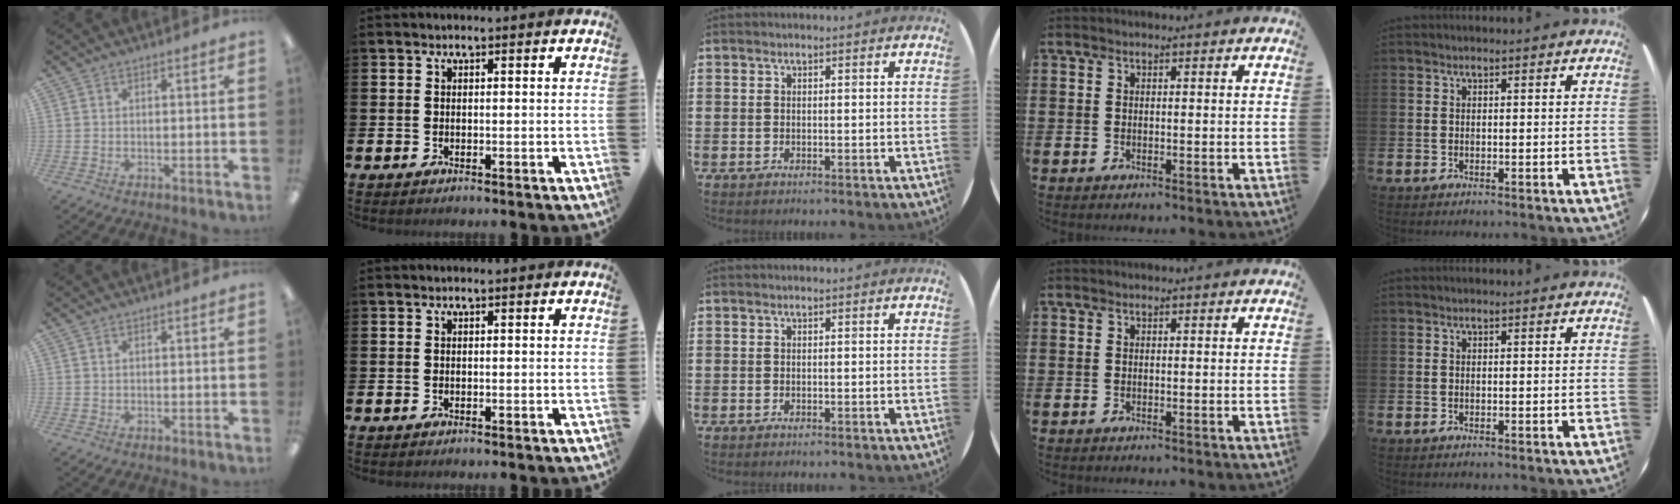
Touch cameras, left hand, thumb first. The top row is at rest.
{}